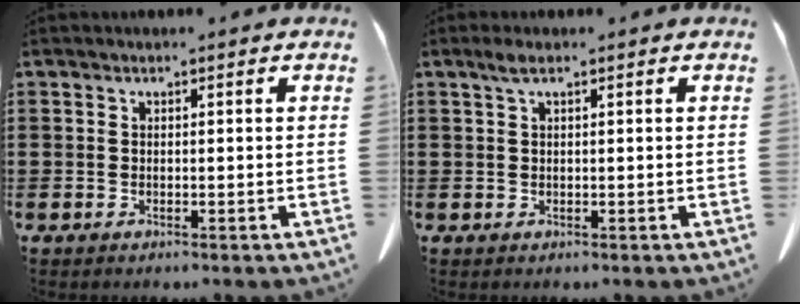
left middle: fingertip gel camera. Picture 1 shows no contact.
{"total": 1.4, "force": [0.6, 0.2, 1.3], "torque": [-0.027, 0.003, 0.011]}